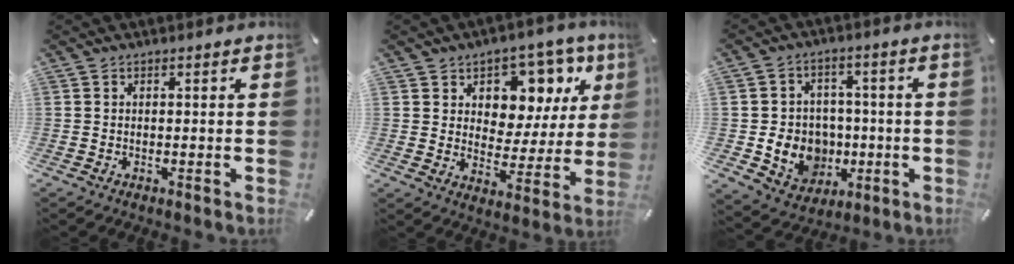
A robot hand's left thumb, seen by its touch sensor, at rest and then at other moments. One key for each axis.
{"total": 11.2, "fx": 6.1, "fy": 8.3, "fz": 4.4, "tx": -0.053, "ty": -0.051, "tz": 0.108}
{"total": 11.4, "fx": -2.0, "fy": 10.4, "fz": 4.1, "tx": -0.078, "ty": 0.016, "tz": -0.023}